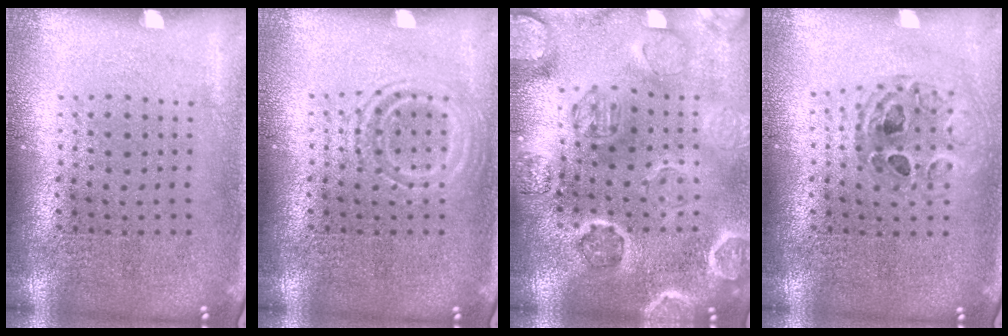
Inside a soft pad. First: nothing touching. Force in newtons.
{"total": 2.1, "press": 2.1, "slide": 0.3}
{"total": 2.5, "press": 2.5, "slide": 0.3}
{"total": 0.8, "press": 0.8, "slide": 0.1}